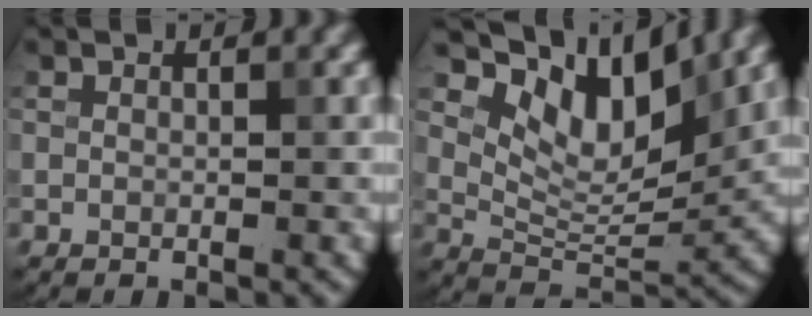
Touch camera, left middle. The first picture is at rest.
{"total": 8.2, "force": [4.9, 3.5, 5.5], "torque": [-0.088, -0.005, 0.087]}